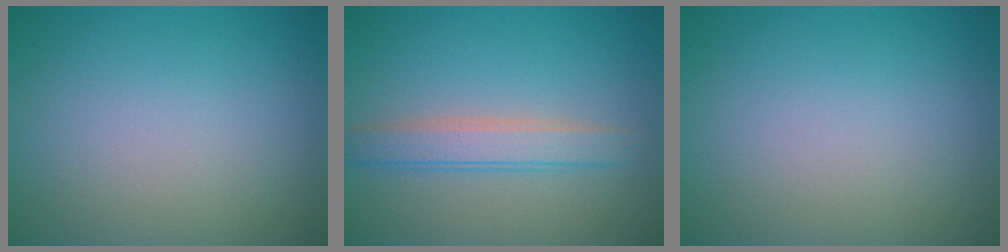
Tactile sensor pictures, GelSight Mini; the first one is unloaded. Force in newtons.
{"total": 2.9, "press": 2.9, "slide": 0.1}
{"total": 0.0}